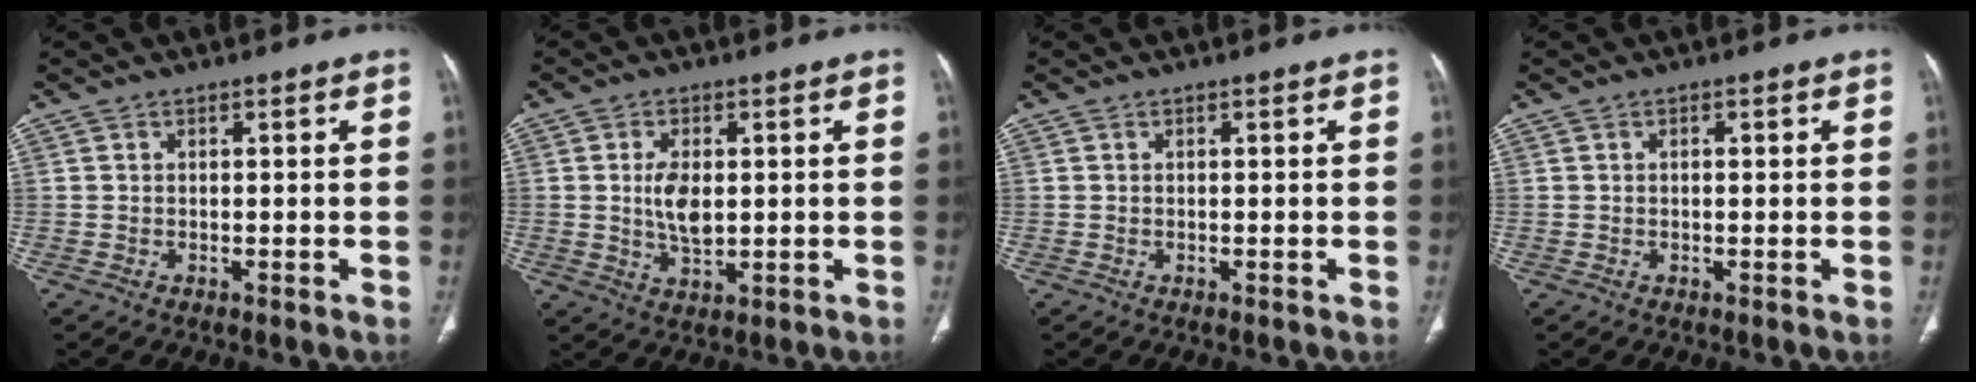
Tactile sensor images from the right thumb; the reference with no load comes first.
{"total": 6.2, "force": [0.5, 3.4, 5.2], "torque": [-0.093, -0.007, 0.013]}
{"total": 0.0}
{"total": 0.8, "force": [0.1, 0.3, 0.7], "torque": [-0.014, 0.004, 0.002]}